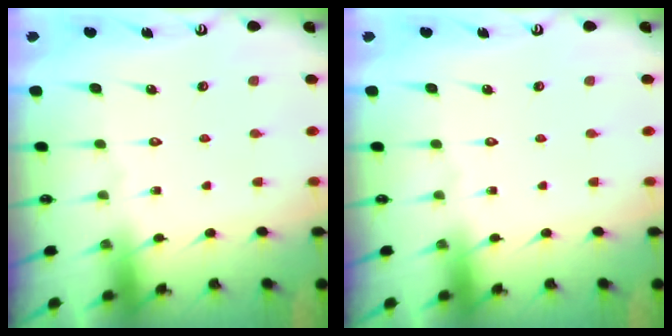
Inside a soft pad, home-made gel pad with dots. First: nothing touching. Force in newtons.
{"total": 0.0}